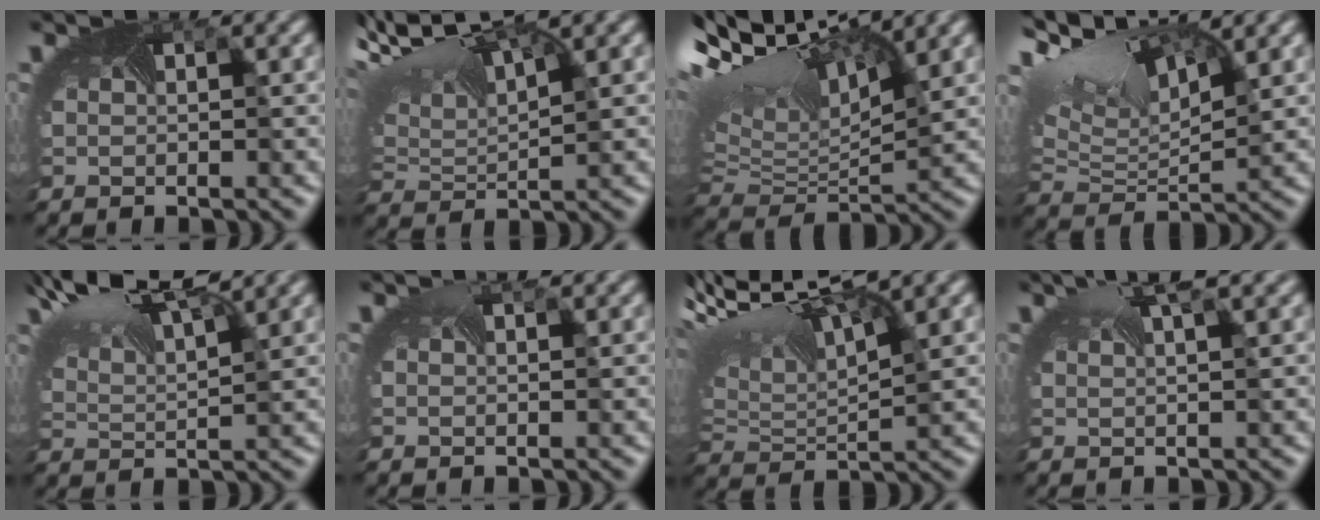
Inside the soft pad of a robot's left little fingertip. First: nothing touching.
{"total": 8.9, "force": [4.9, 3.6, 6.5], "torque": [-0.147, 0.019, 0.092]}
{"total": 13.8, "force": [6.6, 6.3, 10.4], "torque": [-0.233, 0.040, 0.126]}
{"total": 10.0, "force": [5.5, 4.6, 7.0], "torque": [-0.154, 0.019, 0.108]}
{"total": 8.7, "force": [6.5, 2.5, 5.2], "torque": [-0.119, 0.025, 0.091]}
{"total": 1.8, "force": [1.3, 0.6, 1.1], "torque": [-0.011, 0.005, 0.008]}
{"total": 9.6, "force": [4.7, 3.8, 7.4], "torque": [-0.164, 0.007, 0.096]}
{"total": 3.1, "force": [2.3, 0.1, 2.1], "torque": [-0.028, 0.008, 0.032]}